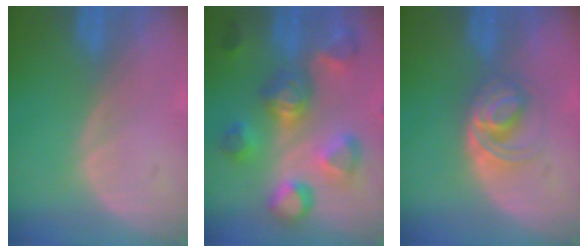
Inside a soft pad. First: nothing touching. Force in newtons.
{"total": 10.0, "press": 9.8, "slide": 2.1}
{"total": 5.1, "press": 5.0, "slide": 1.3}